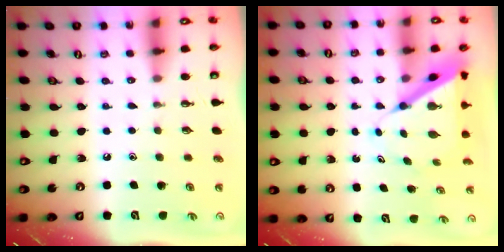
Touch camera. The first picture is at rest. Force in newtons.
{"total": 8.3, "press": 8.2, "slide": 0.7}